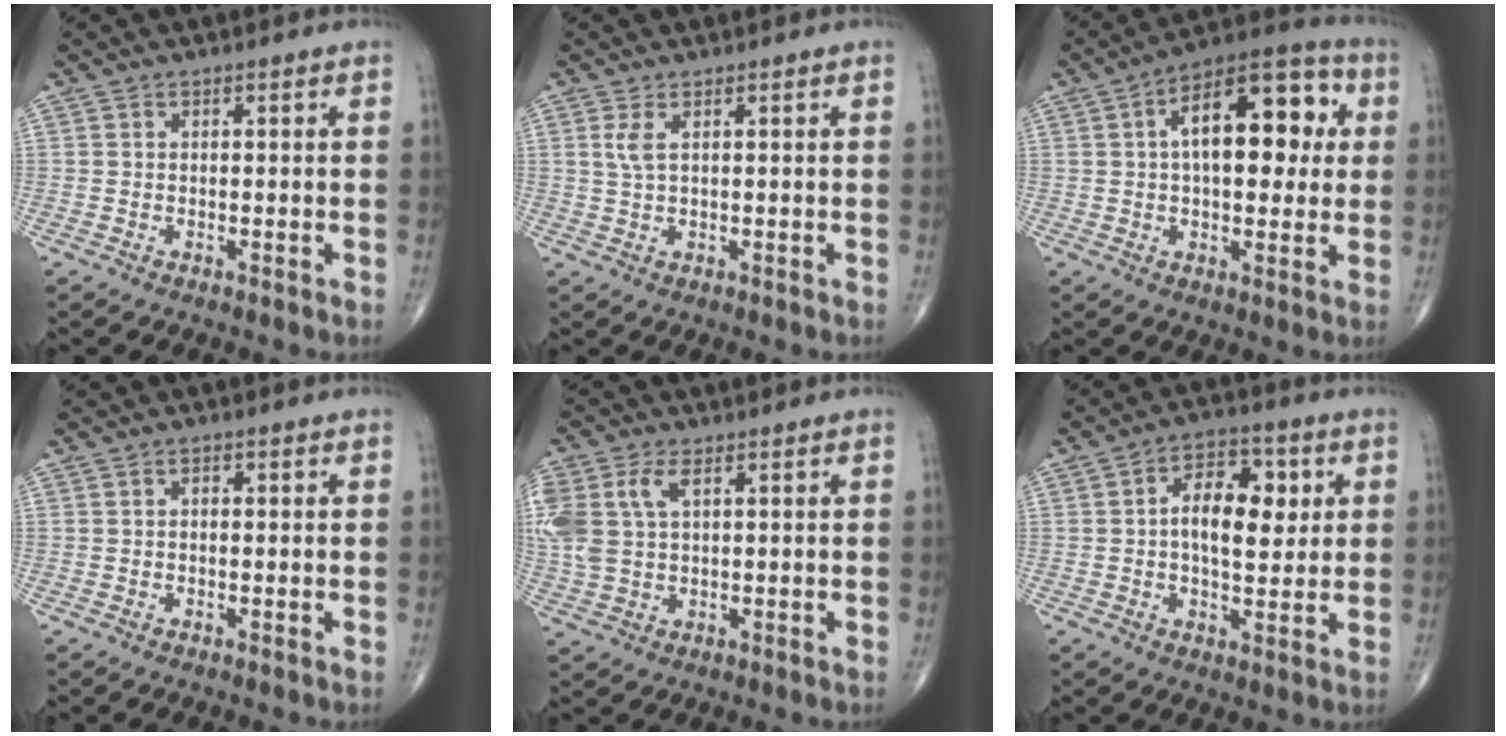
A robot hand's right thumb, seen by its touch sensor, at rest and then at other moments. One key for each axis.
{"total": 2.3, "fx": 0.9, "fy": 0.7, "fz": 2.1, "tx": -0.054, "ty": 0.002, "tz": 0.025}
{"total": 18.0, "fx": 3.5, "fy": 8.9, "fz": 15.2, "tx": -0.191, "ty": 0.025, "tz": 0.042}
{"total": 1.1, "fx": 0.1, "fy": 0.6, "fz": 0.9, "tx": -0.015, "ty": 0.004, "tz": -0.001}
{"total": 9.9, "fx": 3.0, "fy": 5.7, "fz": 7.5, "tx": -0.196, "ty": 0.011, "tz": 0.064}
{"total": 11.3, "fx": 1.7, "fy": 6.2, "fz": 9.3, "tx": -0.117, "ty": 0.006, "tz": 0.021}